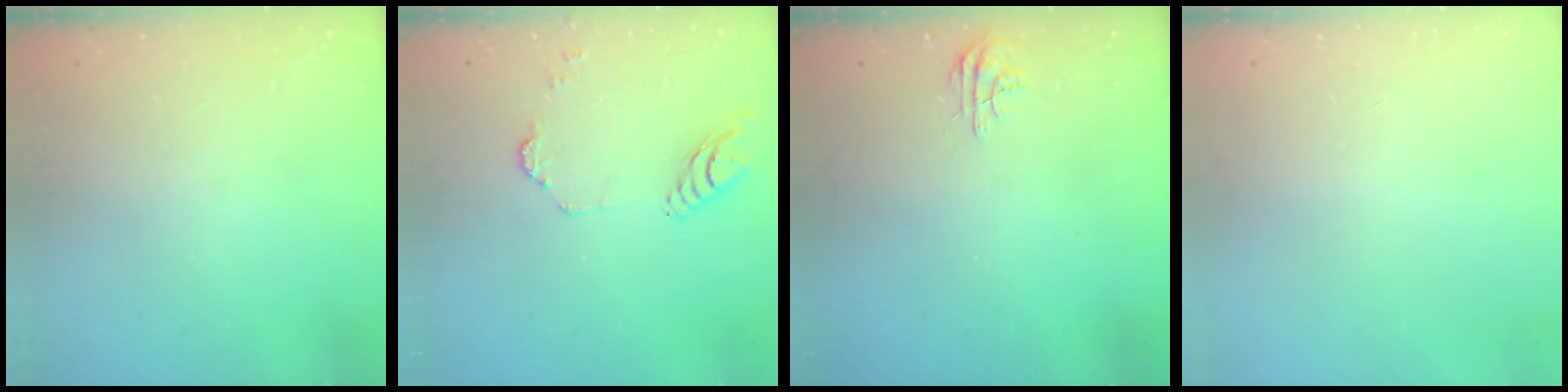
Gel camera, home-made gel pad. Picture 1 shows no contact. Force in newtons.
{"total": 10.1, "press": 10.1, "slide": 1.0}
{"total": 4.3, "press": 4.3, "slide": 0.4}
{"total": 0.0}